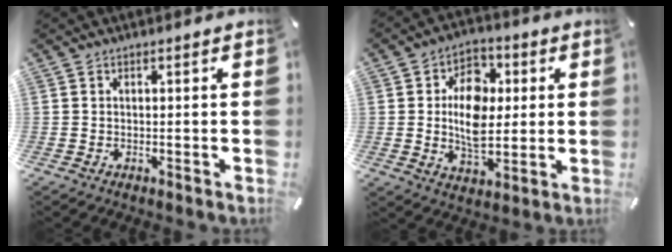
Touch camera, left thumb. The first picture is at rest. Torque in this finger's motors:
{"motor_torque": [0.56, 0.56, 1.08, -0.28, 0.36]}